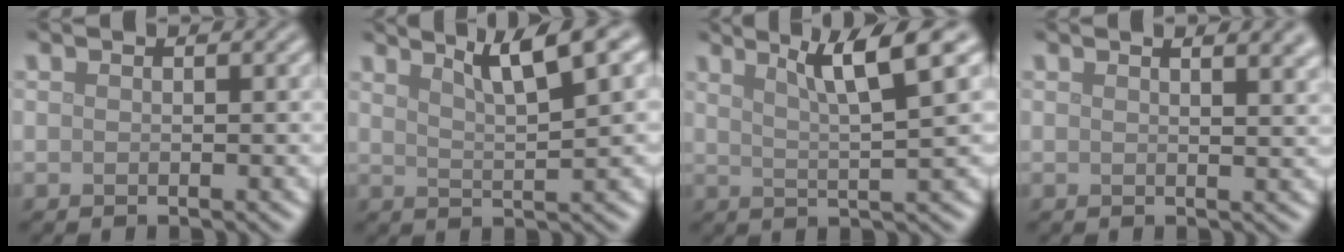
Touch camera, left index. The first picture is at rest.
{"total": 5.8, "force": [3.8, 0.9, 4.3], "torque": [-0.057, 0.015, 0.064]}
{"total": 5.9, "force": [3.2, 0.8, 4.8], "torque": [-0.070, 0.008, 0.054]}
{"total": 4.5, "force": [2.8, 1.9, 3.0], "torque": [-0.011, 0.022, 0.021]}